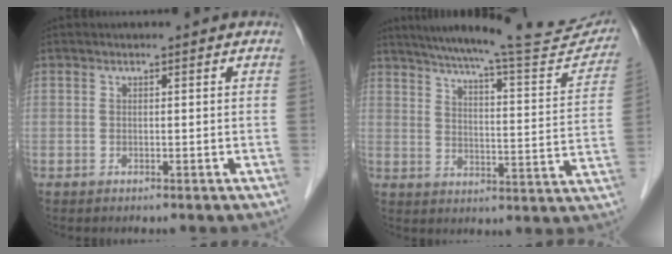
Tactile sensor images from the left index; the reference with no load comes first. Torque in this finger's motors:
{"motor_torque": [0.39, -0.40, 0.22, 0.07]}